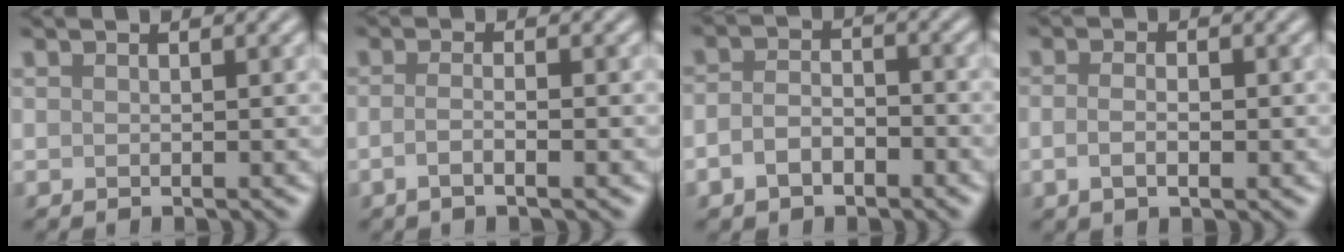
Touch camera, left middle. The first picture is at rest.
{"total": 2.0, "force": [-0.7, 0.7, 1.8], "torque": [-0.027, -0.003, -0.021]}
{"total": 3.1, "force": [-1.4, 1.8, 2.0], "torque": [-0.040, 0.000, -0.032]}
{"total": 2.2, "force": [-0.5, 1.1, 1.9], "torque": [-0.034, -0.006, -0.012]}